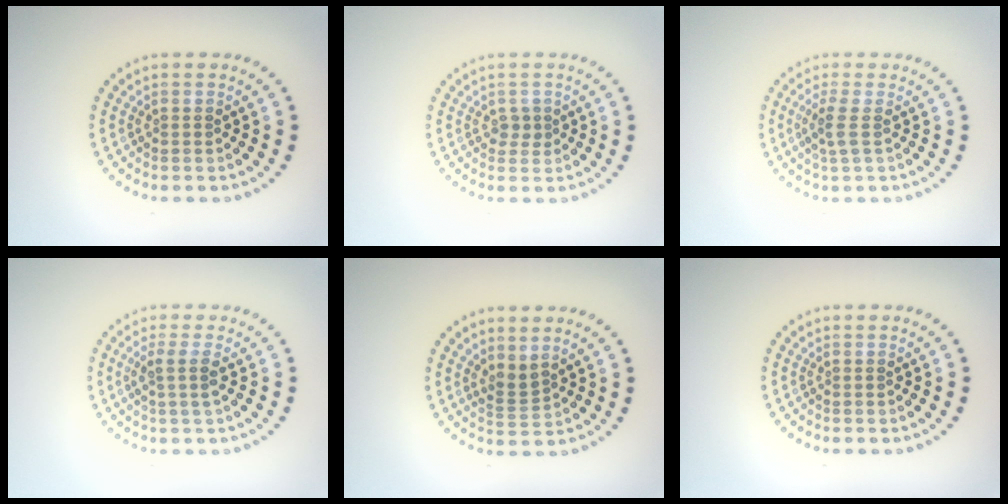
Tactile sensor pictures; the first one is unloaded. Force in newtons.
{"total": 1.2, "press": 1.1, "slide": 0.5}
{"total": 1.7, "press": 1.3, "slide": 1.1}
{"total": 1.9, "press": 1.5, "slide": 1.1}
{"total": 1.7, "press": 1.2, "slide": 1.2}
{"total": 0.0}